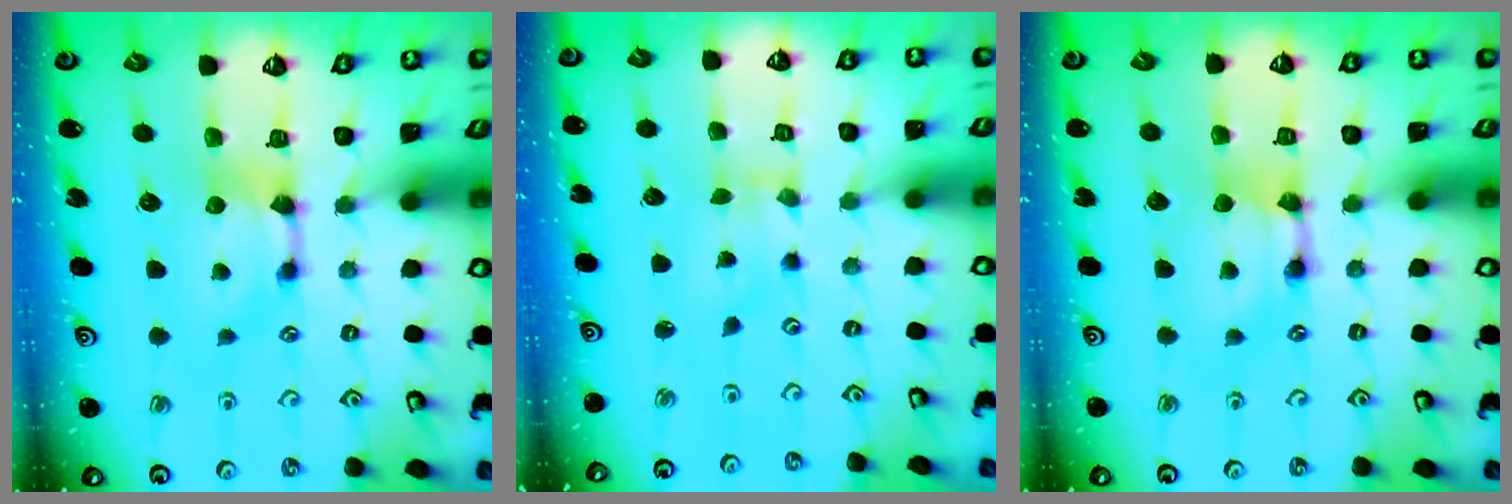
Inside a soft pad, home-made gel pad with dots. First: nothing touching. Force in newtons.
{"total": 2.6, "press": 2.4, "slide": 1.0}
{"total": 1.9, "press": 1.9, "slide": 0.2}